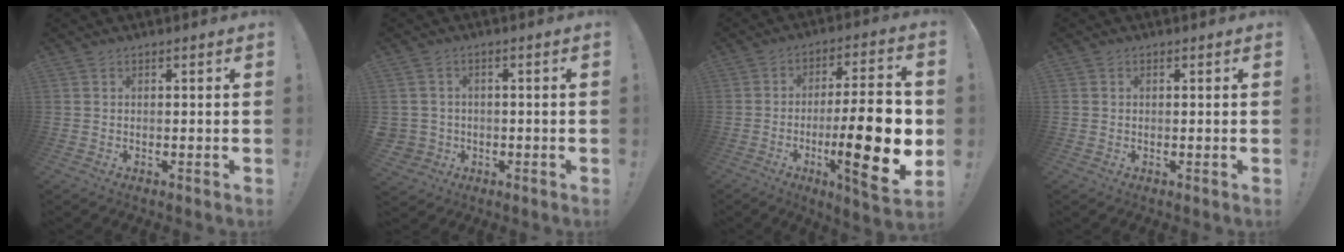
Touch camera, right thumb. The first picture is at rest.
{"total": 3.4, "force": [-0.1, 3.3, 0.8], "torque": [-0.023, 0.002, -0.001]}
{"total": 22.4, "force": [-4.2, 5.2, 21.3], "torque": [-0.334, 0.009, -0.061]}
{"total": 0.6, "force": [0.1, 0.5, 0.0], "torque": [-0.008, 0.005, 0.004]}